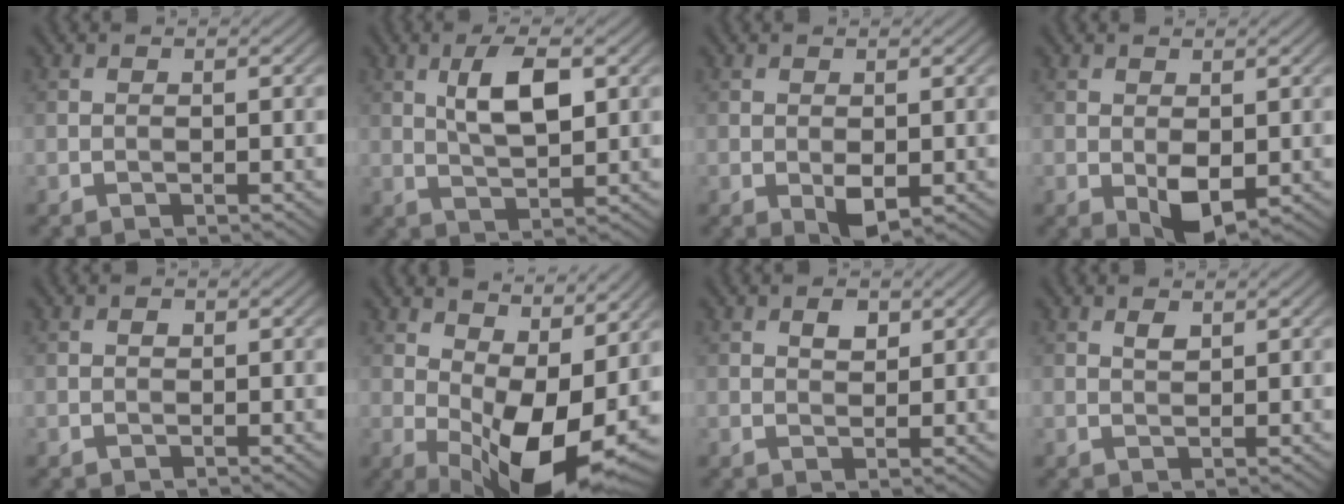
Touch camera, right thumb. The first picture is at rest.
{"total": 6.5, "force": [2.0, 2.4, 5.7], "torque": [-0.106, 0.001, 0.038]}
{"total": 2.4, "force": [-0.4, 1.2, 2.0], "torque": [-0.034, -0.005, -0.005]}
{"total": 4.0, "force": [-0.6, 2.2, 3.3], "torque": [-0.060, -0.006, -0.006]}
{"total": 0.7, "force": [0.2, 0.5, 0.4], "torque": [-0.005, -0.002, 0.002]}
{"total": 14.0, "force": [2.1, 6.5, 12.3], "torque": [-0.192, 0.001, 0.044]}
{"total": 2.2, "force": [1.1, 1.4, 1.3], "torque": [-0.020, 0.000, 0.019]}
{"total": 1.3, "force": [0.8, 0.7, 0.8], "torque": [-0.016, -0.002, 0.016]}